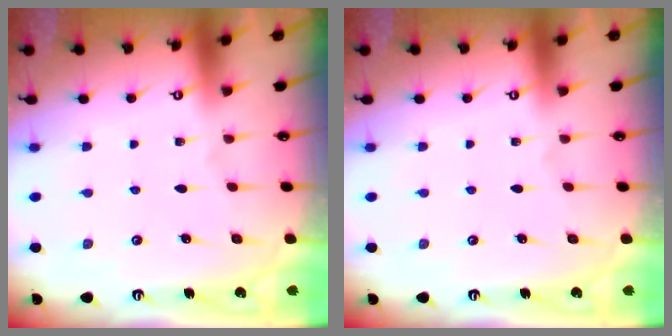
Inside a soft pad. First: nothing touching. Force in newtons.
{"total": 0.0}